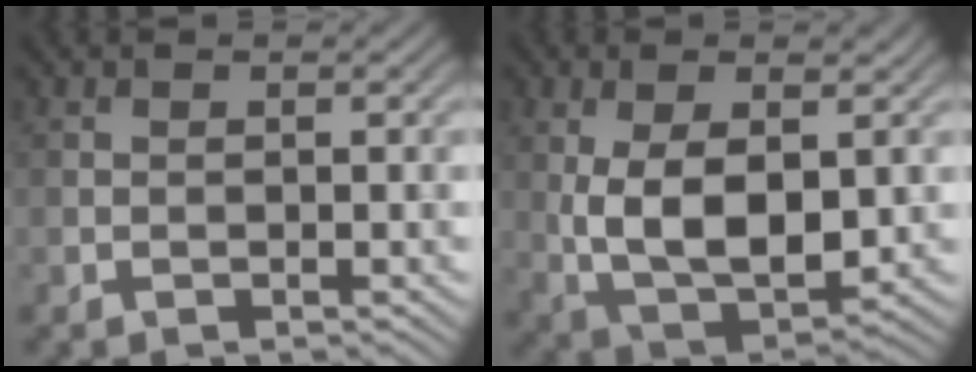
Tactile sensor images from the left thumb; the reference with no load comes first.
{"total": 10.1, "force": [0.7, 5.3, 8.5], "torque": [-0.175, -0.012, 0.020]}